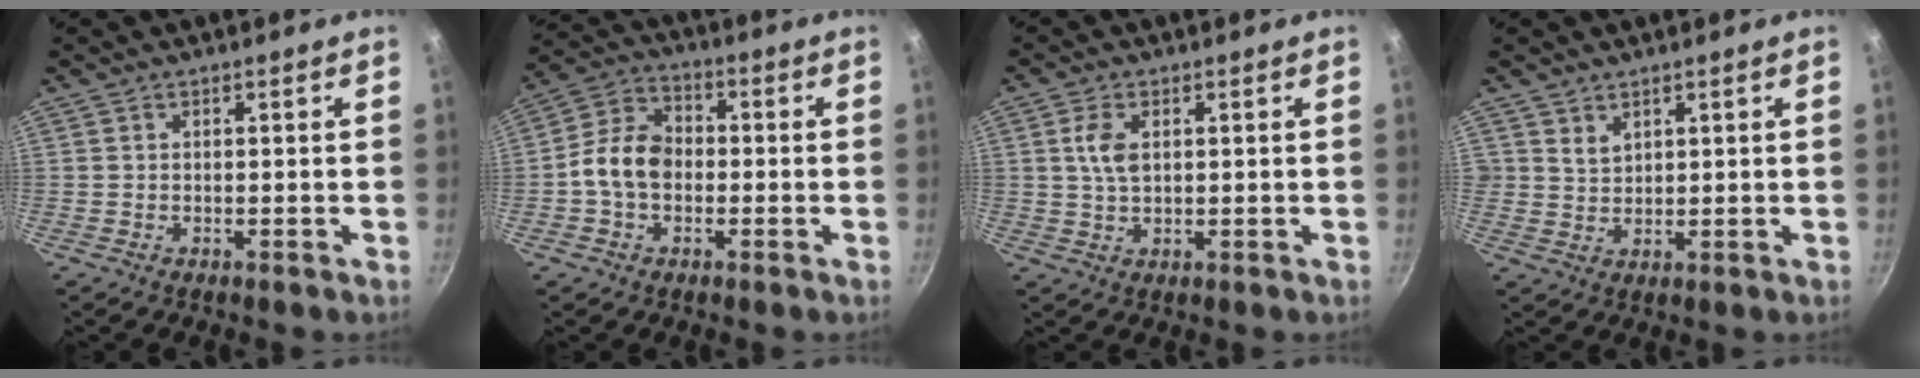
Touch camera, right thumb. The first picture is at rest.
{"total": 9.3, "force": [-1.4, 6.8, 6.1], "torque": [-0.091, 0.029, -0.042]}
{"total": 4.8, "force": [1.1, 2.7, 3.8], "torque": [-0.072, 0.001, 0.022]}
{"total": 2.5, "force": [1.7, 1.7, 0.6], "torque": [-0.001, -0.008, 0.036]}